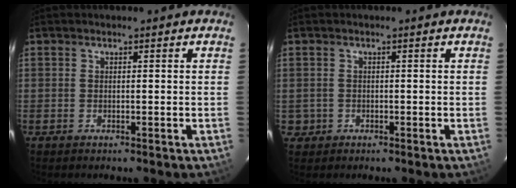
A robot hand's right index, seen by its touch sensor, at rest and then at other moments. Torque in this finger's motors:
{"motor_torque": [-0.73, 0.52, -1.05, -0.21]}